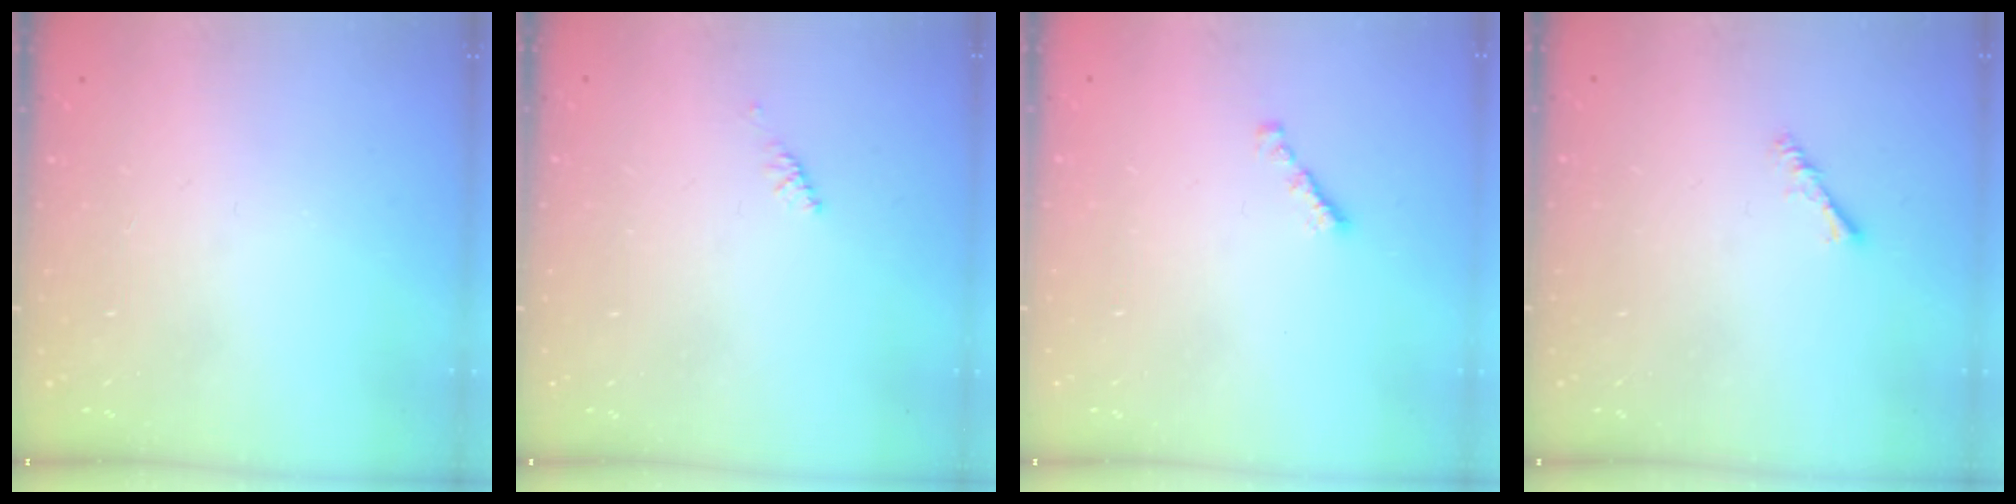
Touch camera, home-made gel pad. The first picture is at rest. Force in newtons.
{"total": 2.4, "press": 2.3, "slide": 0.7}
{"total": 1.0, "press": 0.8, "slide": 0.5}
{"total": 2.3, "press": 2.3, "slide": 0.4}